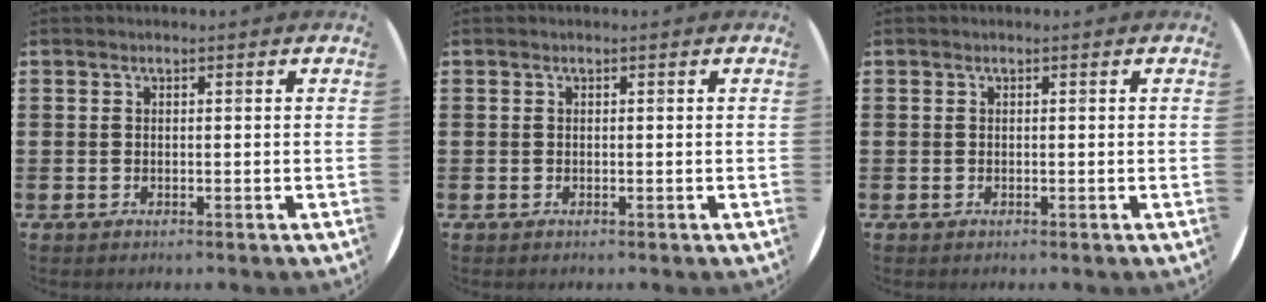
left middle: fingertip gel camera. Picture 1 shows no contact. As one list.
[{"total": 0.0}, {"total": 0.0}]